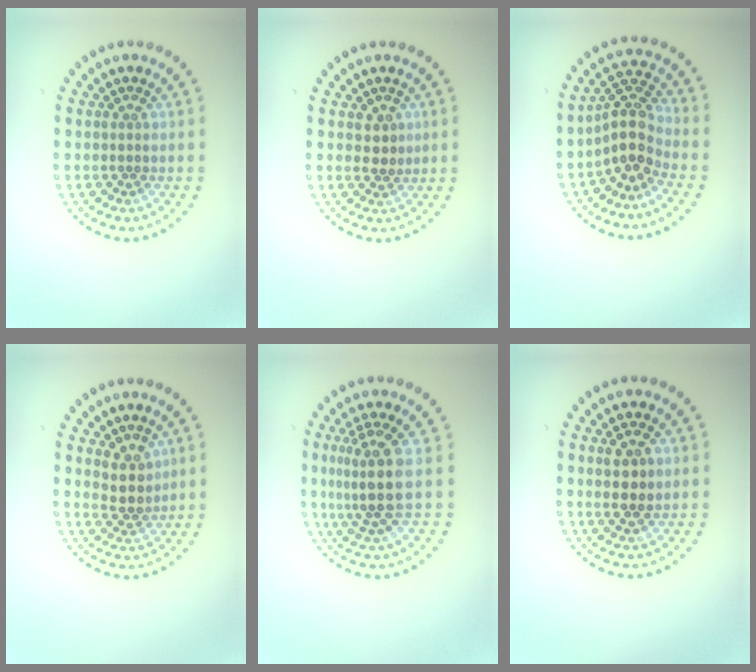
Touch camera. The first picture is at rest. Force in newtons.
{"total": 1.8, "press": 1.6, "slide": 0.7}
{"total": 3.8, "press": 2.9, "slide": 2.5}
{"total": 2.7, "press": 2.2, "slide": 1.5}
{"total": 4.1, "press": 3.1, "slide": 2.6}
{"total": 2.7, "press": 2.6, "slide": 0.6}